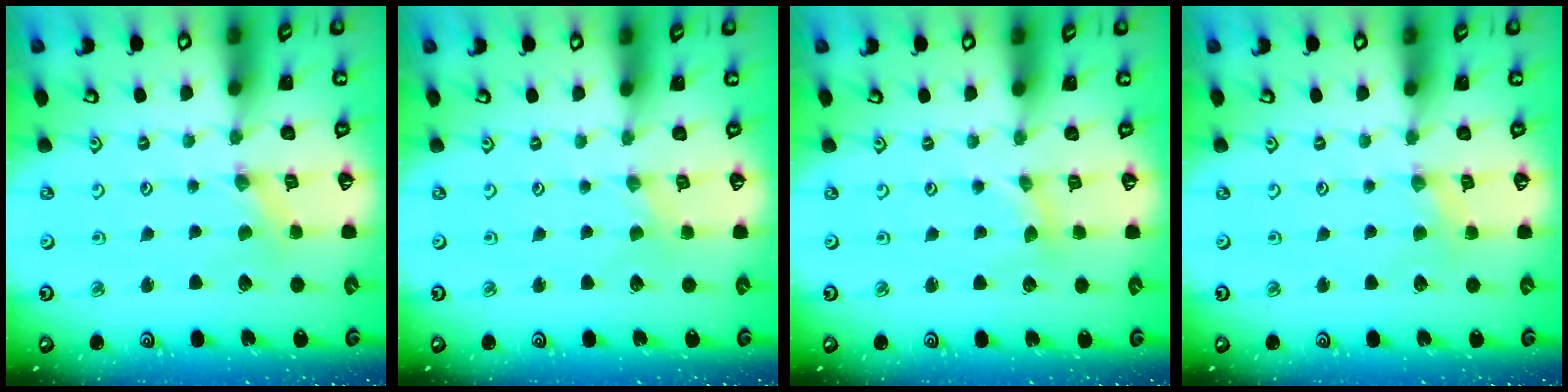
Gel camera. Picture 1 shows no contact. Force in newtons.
{"total": 0.0}
{"total": 1.1, "press": 1.1, "slide": 0.1}
{"total": 1.4, "press": 1.4, "slide": 0.3}